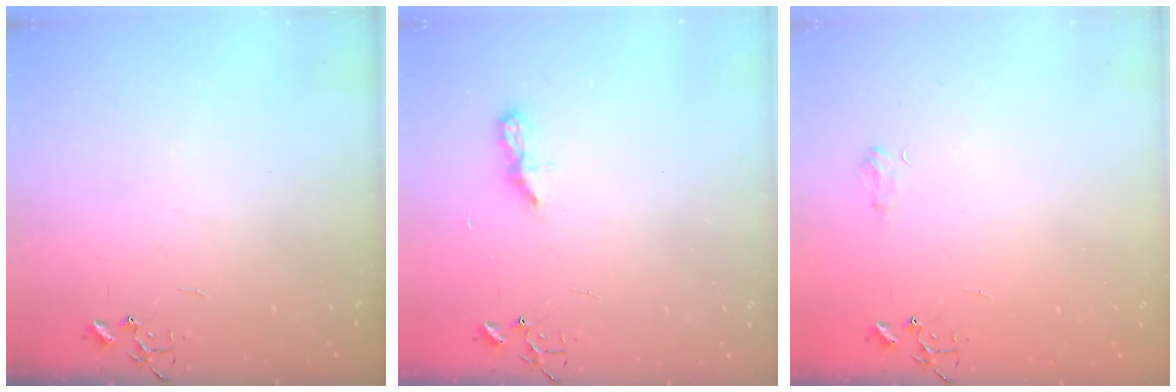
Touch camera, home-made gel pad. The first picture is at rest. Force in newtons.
{"total": 5.9, "press": 5.8, "slide": 0.7}
{"total": 6.0, "press": 5.9, "slide": 0.7}